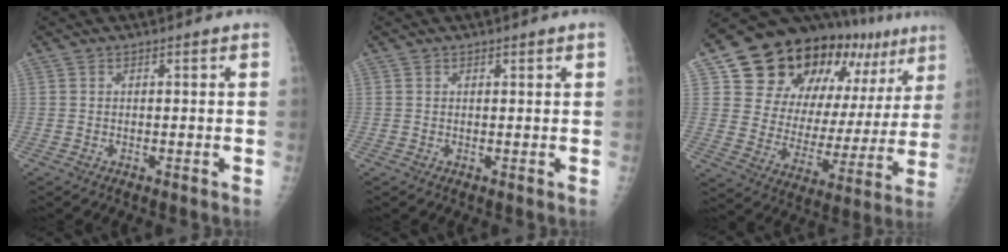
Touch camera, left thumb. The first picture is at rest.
{"total": 0.7, "force": [0.4, 0.2, 0.5], "torque": [-0.008, -0.001, 0.007]}
{"total": 27.2, "force": [15.8, 15.0, 16.3], "torque": [-0.205, -0.018, 0.244]}